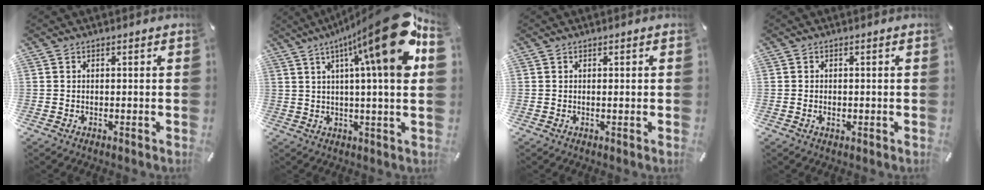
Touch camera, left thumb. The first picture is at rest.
{"total": 23.5, "force": [9.1, 3.2, 21.5], "torque": [-0.306, -0.062, 0.124]}
{"total": 1.1, "force": [0.0, -0.1, 1.1], "torque": [-0.018, -0.005, 0.000]}
{"total": 1.2, "force": [-0.2, 0.8, 0.8], "torque": [-0.016, 0.003, -0.005]}